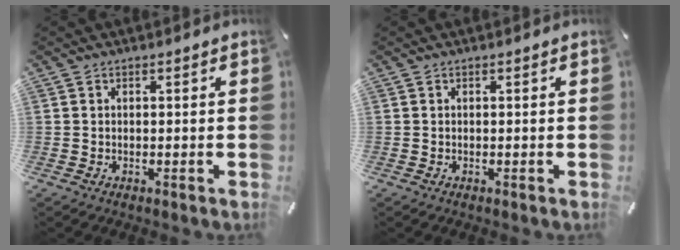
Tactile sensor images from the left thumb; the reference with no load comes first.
{"total": 0.0}